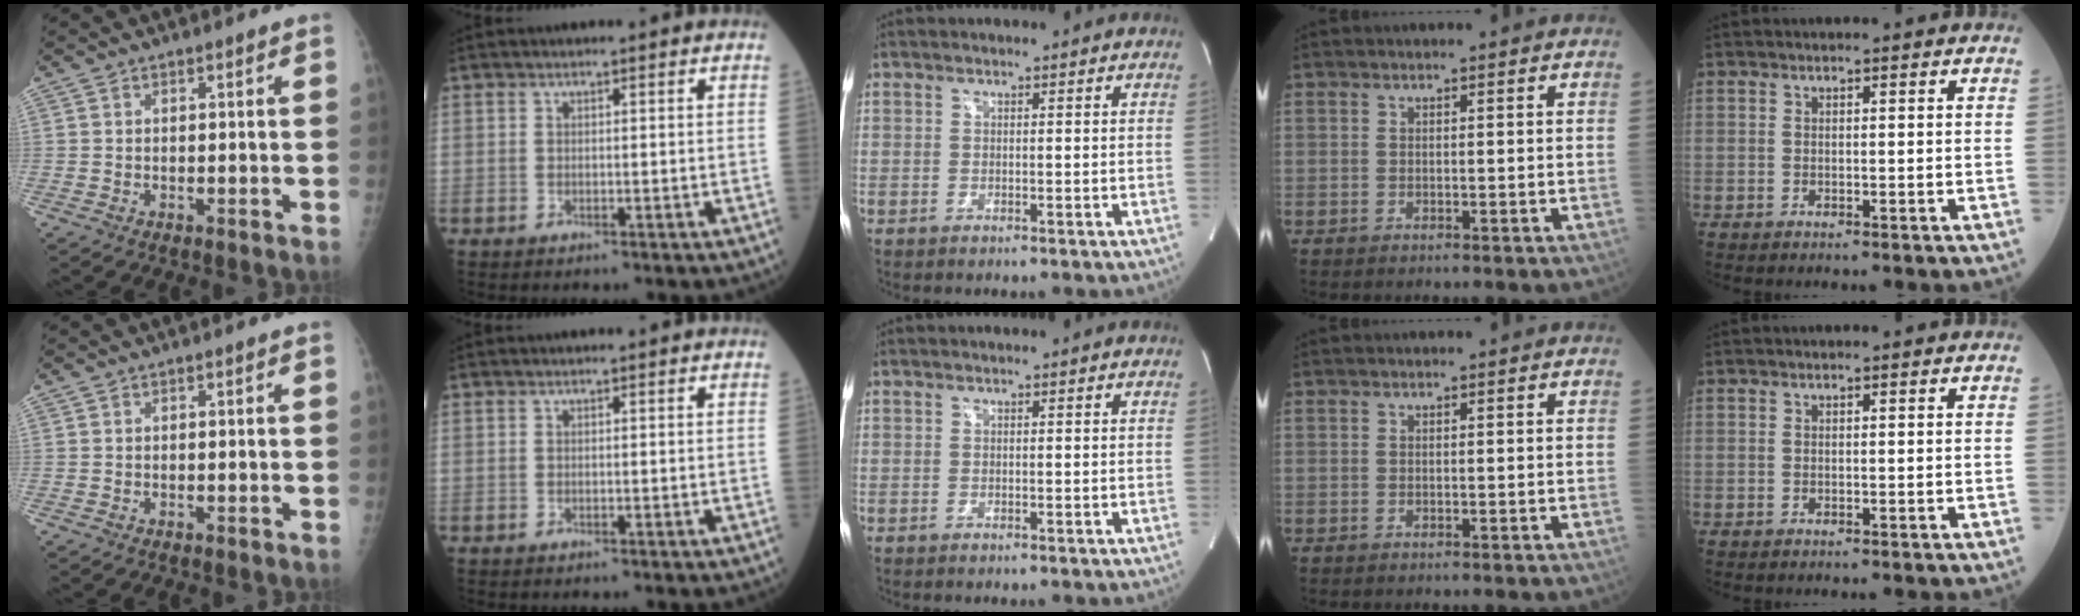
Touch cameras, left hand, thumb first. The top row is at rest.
{}